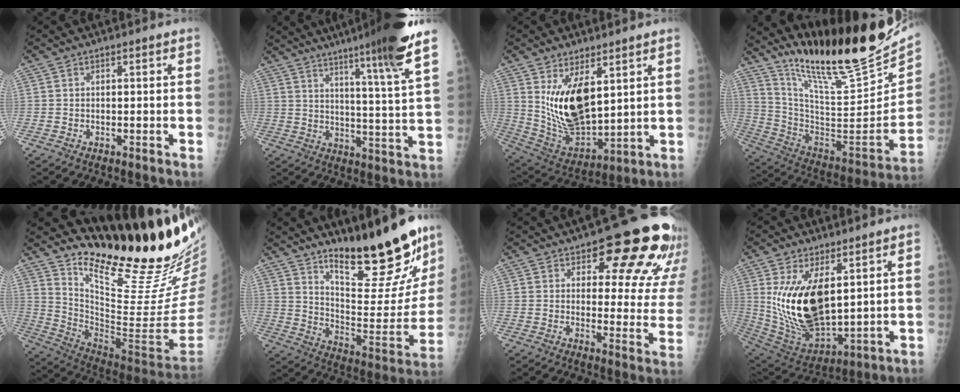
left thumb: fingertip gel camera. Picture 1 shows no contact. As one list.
[{"total": 18.2, "force": [12.5, -0.6, 13.2], "torque": [-0.188, -0.064, 0.171]}, {"total": 14.7, "force": [5.1, 7.2, 11.8], "torque": [-0.190, -0.036, 0.119]}, {"total": 29.8, "force": [22.7, 5.8, 18.3], "torque": [-0.271, -0.109, 0.366]}, {"total": 26.7, "force": [20.0, 3.9, 17.3], "torque": [-0.244, -0.158, 0.314]}, {"total": 24.2, "force": [17.6, 6.1, 15.4], "torque": [-0.185, -0.121, 0.271]}, {"total": 19.8, "force": [12.3, 7.8, 13.4], "torque": [-0.114, -0.063, 0.144]}, {"total": 17.3, "force": [4.5, 8.7, 14.3], "torque": [-0.249, -0.030, 0.110]}]